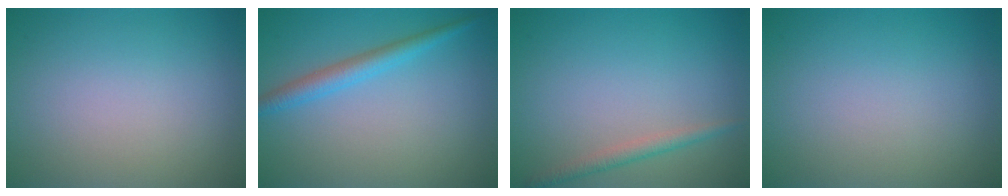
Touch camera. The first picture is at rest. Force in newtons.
{"total": 2.5, "press": 2.5, "slide": 0.1}
{"total": 1.6, "press": 1.6, "slide": 0.0}
{"total": 0.0}